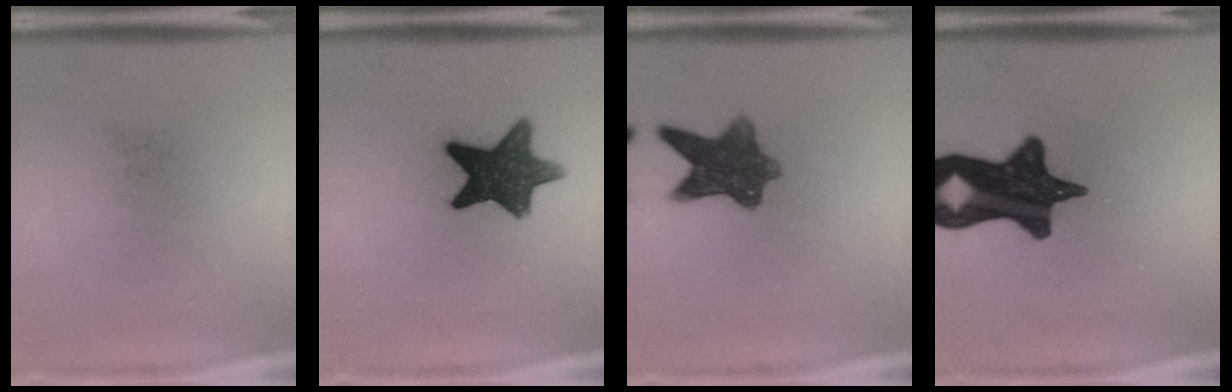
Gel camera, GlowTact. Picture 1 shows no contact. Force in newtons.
{"total": 11.4}
{"total": 8.7}
{"total": 16.5}